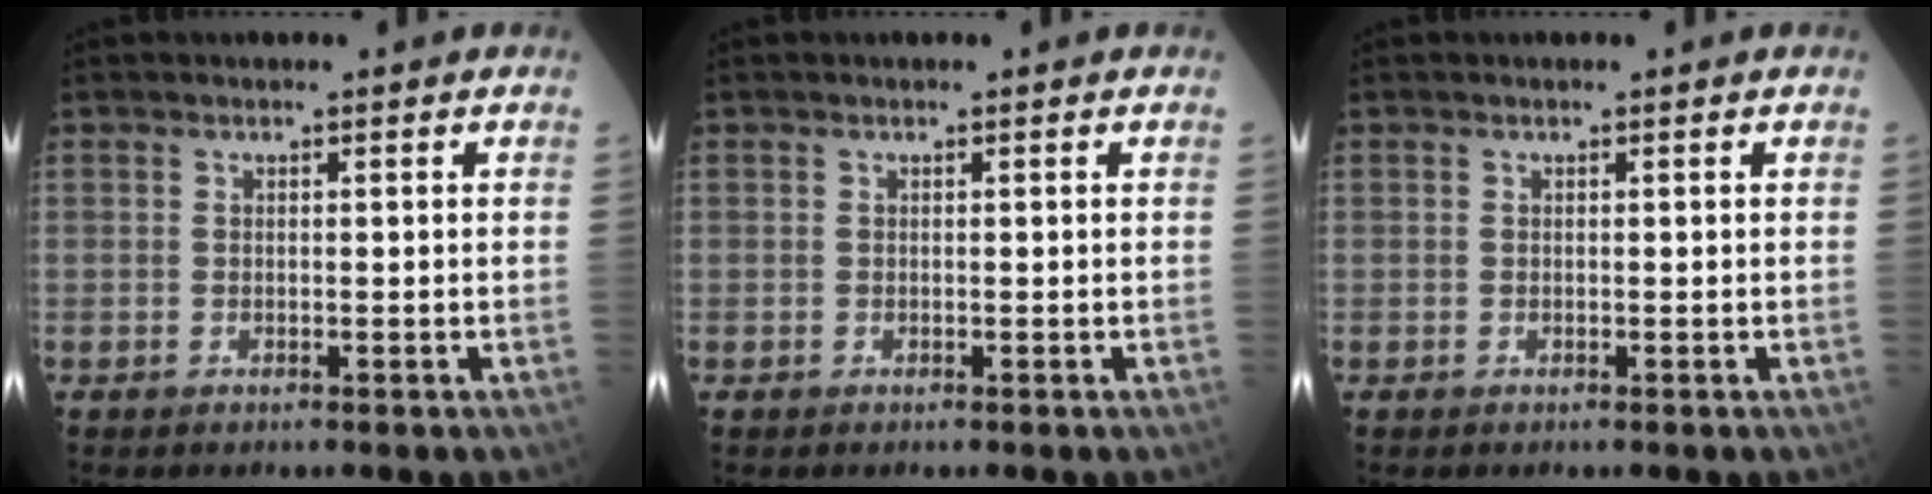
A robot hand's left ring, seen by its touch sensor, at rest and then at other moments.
{"total": 0.0}
{"total": 0.0}